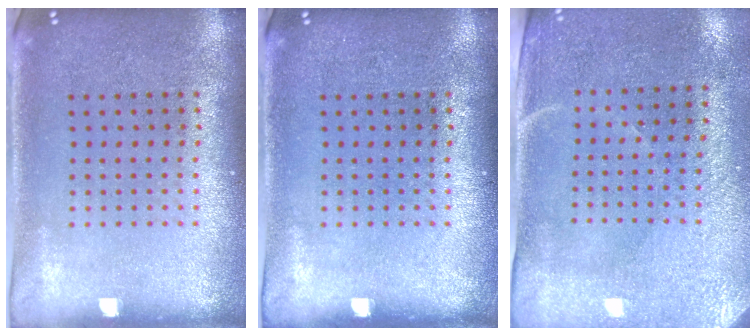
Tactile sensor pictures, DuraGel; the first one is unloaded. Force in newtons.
{"total": 0.0}
{"total": 2.9, "press": 2.5, "slide": 1.5}